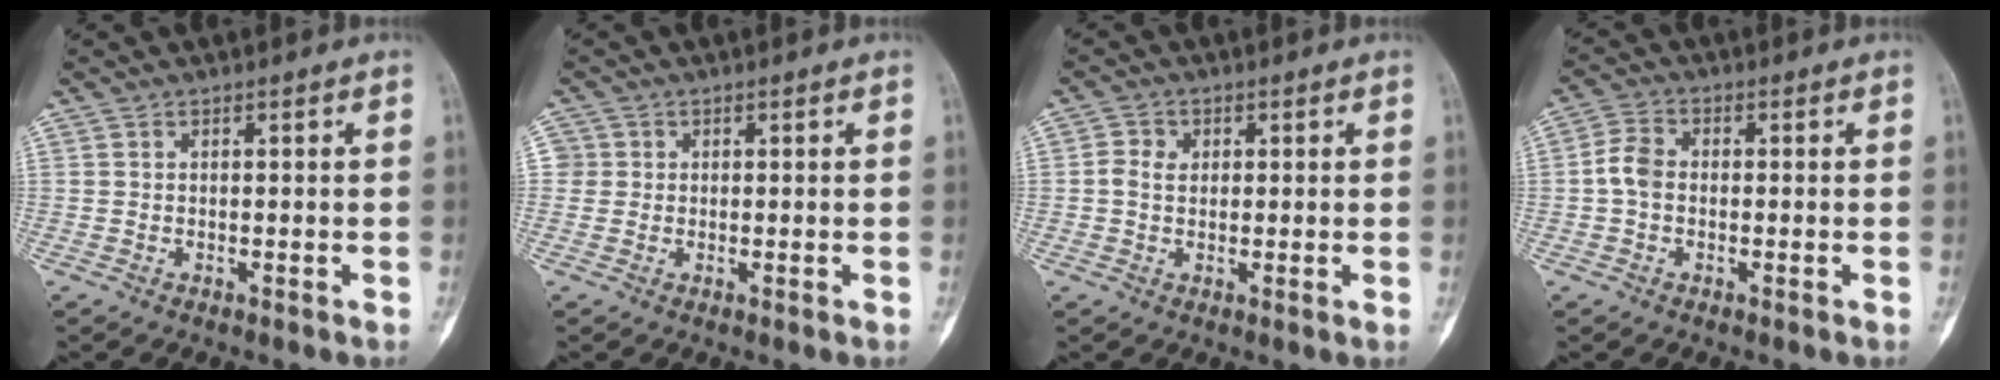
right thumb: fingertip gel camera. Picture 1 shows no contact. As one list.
[{"total": 2.3, "force": [0.2, 2.3, 0.2], "torque": [0.012, 0.005, 0.002]}, {"total": 3.1, "force": [0.4, 2.5, 1.8], "torque": [-0.023, 0.001, 0.002]}, {"total": 4.6, "force": [-0.4, 3.3, 3.1], "torque": [-0.063, 0.014, -0.015]}]